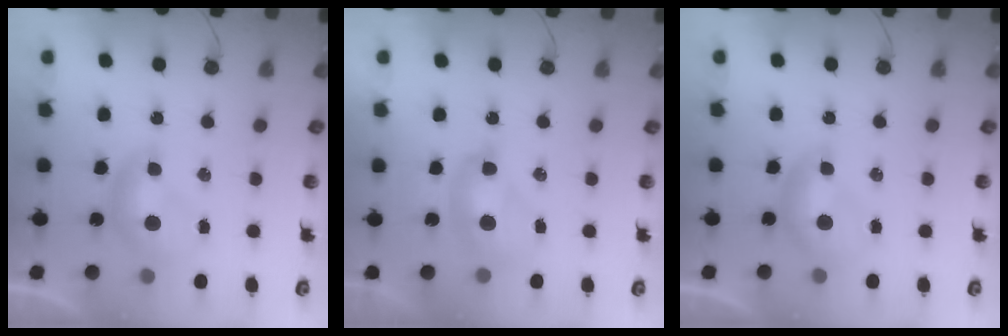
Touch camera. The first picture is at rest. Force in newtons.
{"total": 2.7, "press": 2.7, "slide": 0.1}
{"total": 0.0}